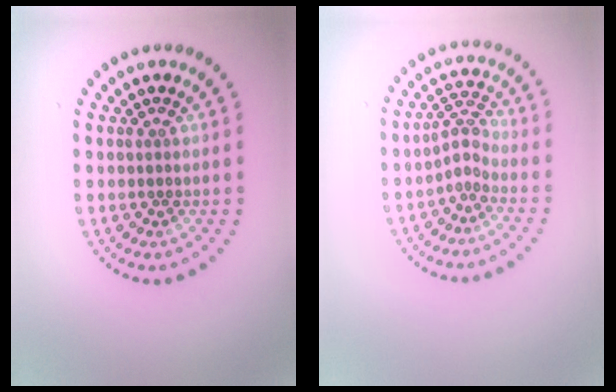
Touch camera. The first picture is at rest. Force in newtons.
{"total": 2.0, "press": 1.4, "slide": 1.5}